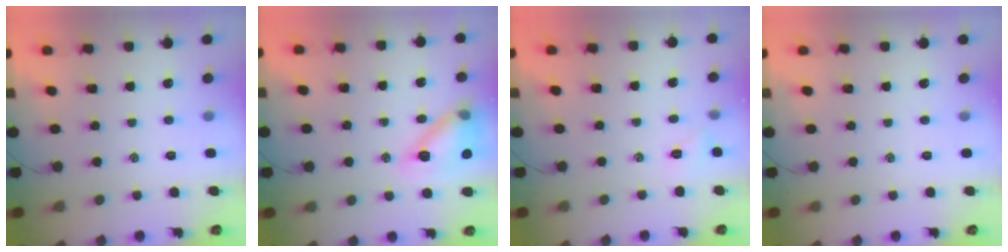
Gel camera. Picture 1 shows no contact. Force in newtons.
{"total": 13.4, "press": 13.3, "slide": 1.8}
{"total": 2.1, "press": 2.0, "slide": 0.6}
{"total": 0.0}